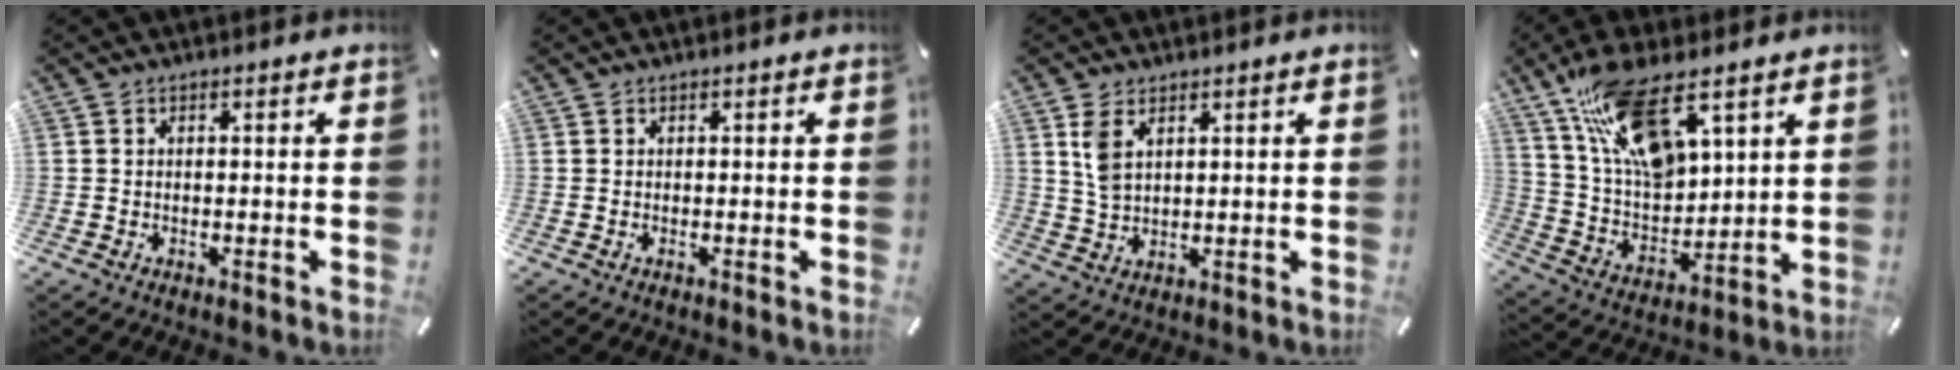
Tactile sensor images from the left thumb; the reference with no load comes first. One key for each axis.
{"total": 0.0}
{"total": 5.0, "fx": 2.2, "fy": 2.9, "fz": 3.4, "tx": -0.082, "ty": 0.003, "tz": 0.038}
{"total": 17.0, "fx": 10.7, "fy": 7.1, "fz": 11.2, "tx": -0.244, "ty": -0.048, "tz": 0.189}